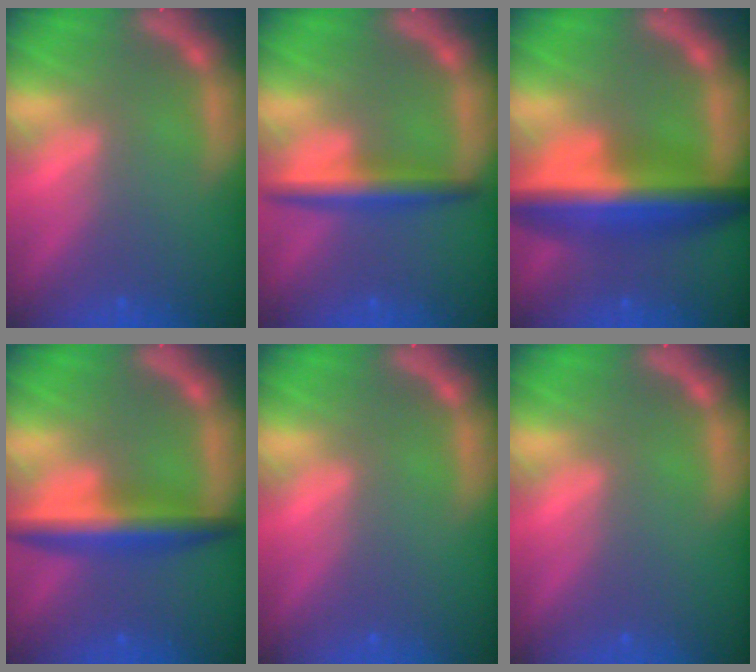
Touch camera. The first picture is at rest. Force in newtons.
{"total": 4.0}
{"total": 9.5}
{"total": 5.5}
{"total": 0.0}
{"total": 0.0}